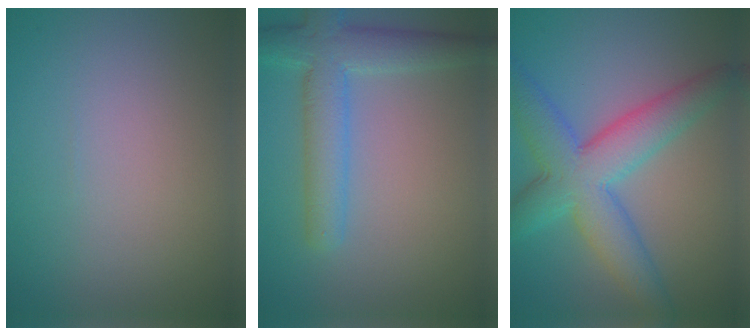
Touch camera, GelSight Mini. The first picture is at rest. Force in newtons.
{"total": 5.4, "press": 5.4, "slide": 0.2}
{"total": 7.7, "press": 7.7, "slide": 0.2}